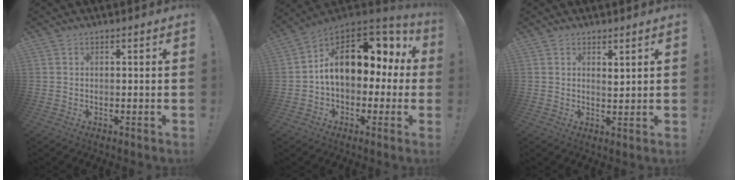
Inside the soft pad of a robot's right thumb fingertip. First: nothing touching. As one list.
[{"total": 17.4, "force": [3.9, 10.9, 13.0], "torque": [-0.179, -0.011, 0.075]}, {"total": 2.3, "force": [2.1, 0.9, 0.5], "torque": [0.009, -0.014, 0.033]}]